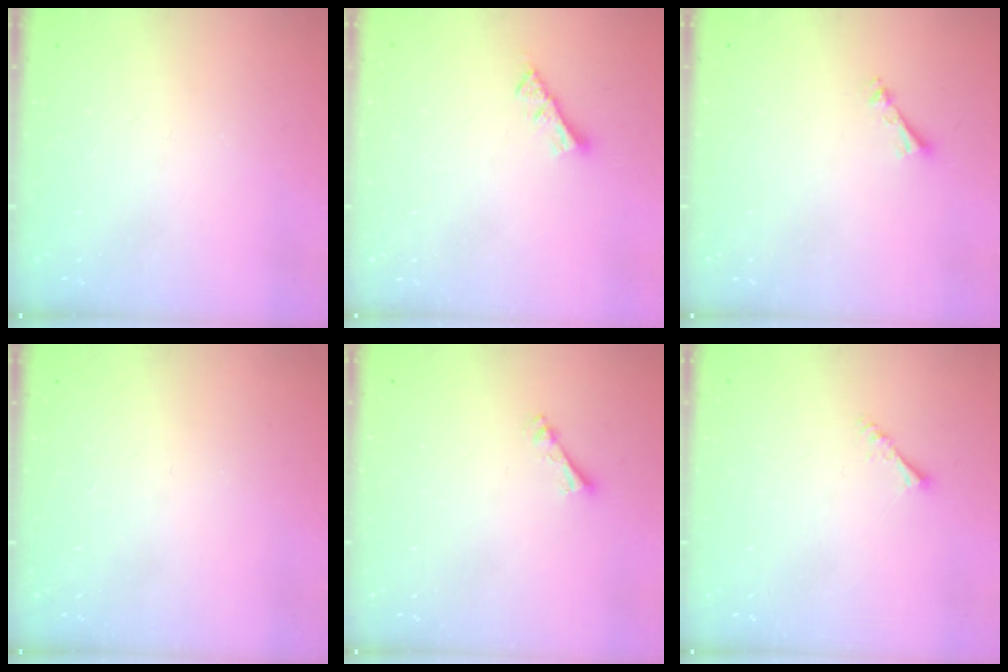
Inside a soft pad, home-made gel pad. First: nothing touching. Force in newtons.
{"total": 5.5, "press": 5.4, "slide": 0.4}
{"total": 3.4, "press": 3.4, "slide": 0.4}
{"total": 0.0}
{"total": 2.5, "press": 2.4, "slide": 0.5}
{"total": 1.8, "press": 1.8, "slide": 0.1}